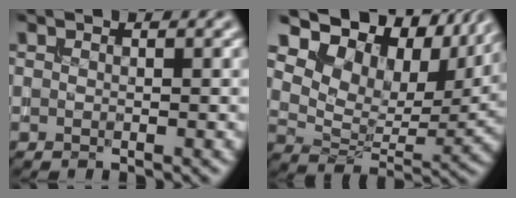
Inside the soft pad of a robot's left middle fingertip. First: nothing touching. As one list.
[{"total": 14.8, "force": [9.2, 8.4, 7.9], "torque": [-0.162, 0.031, 0.144]}]